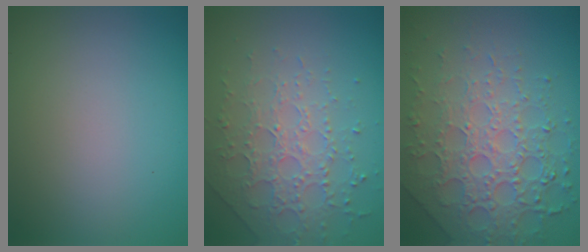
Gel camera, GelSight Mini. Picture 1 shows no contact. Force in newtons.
{"total": 3.0, "press": 2.8, "slide": 1.1}
{"total": 7.8, "press": 5.5, "slide": 5.5}